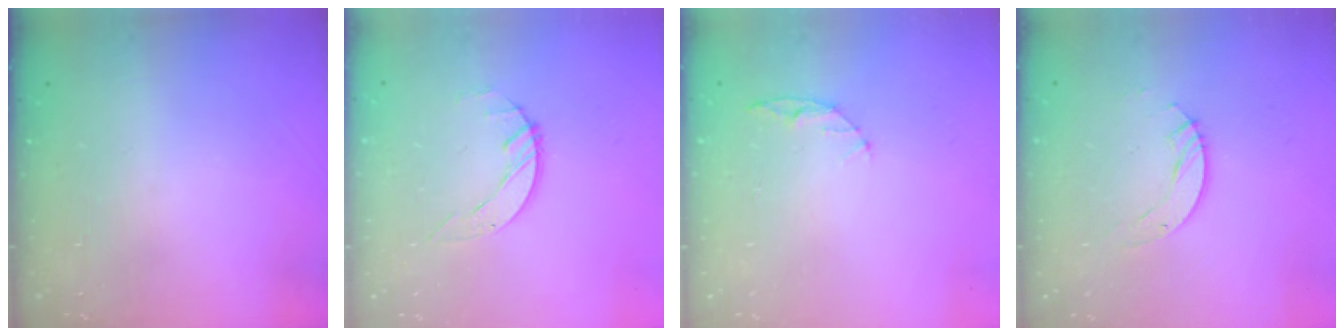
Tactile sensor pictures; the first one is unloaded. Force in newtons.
{"total": 2.9, "press": 2.8, "slide": 0.3}
{"total": 5.7, "press": 5.6, "slide": 0.7}
{"total": 4.0, "press": 4.0, "slide": 0.3}